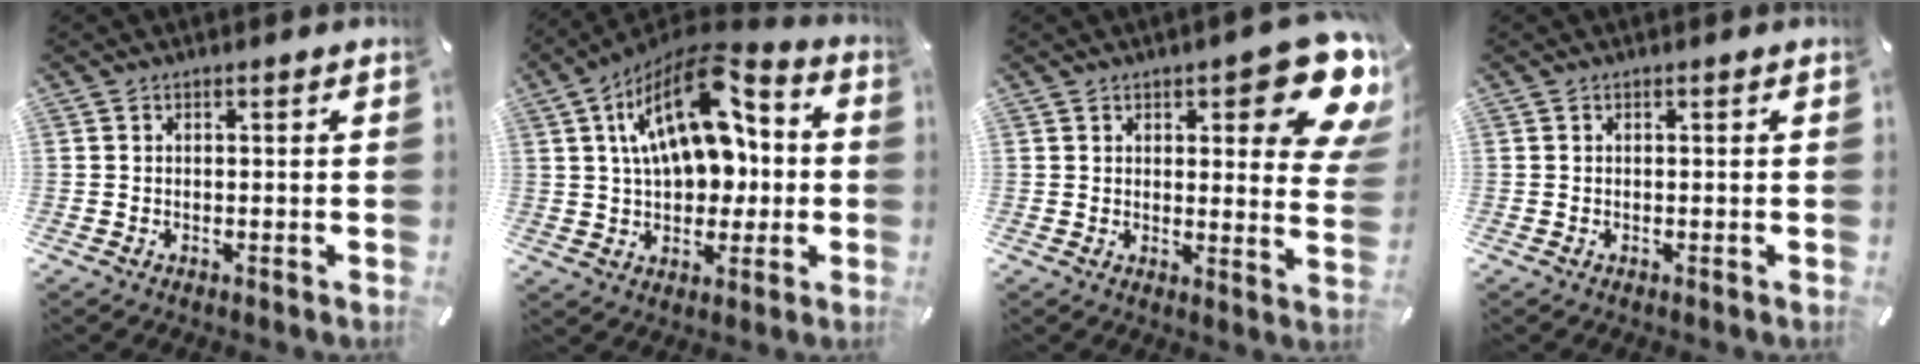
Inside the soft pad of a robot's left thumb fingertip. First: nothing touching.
{"total": 19.6, "force": [5.2, 11.7, 14.9], "torque": [-0.258, -0.029, 0.083]}
{"total": 15.7, "force": [8.5, 5.6, 12.0], "torque": [-0.146, -0.062, 0.141]}
{"total": 0.0}